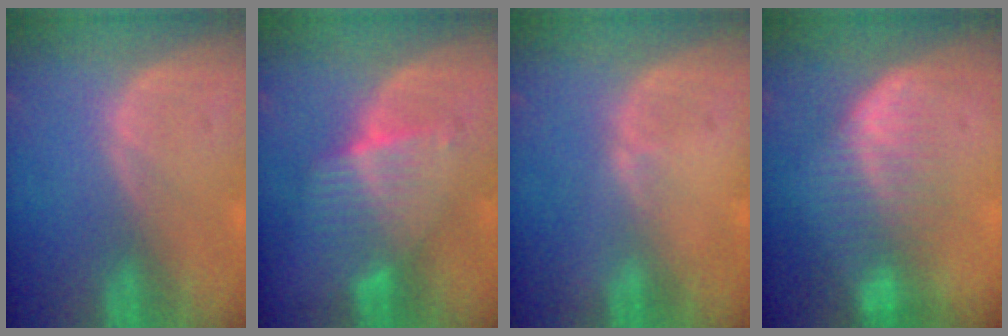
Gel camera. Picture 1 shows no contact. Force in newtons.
{"total": 6.9, "press": 6.0, "slide": 3.3}
{"total": 0.6, "press": 0.6, "slide": 0.2}
{"total": 7.3, "press": 6.6, "slide": 3.1}